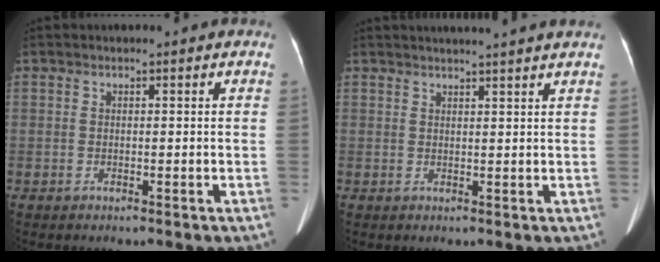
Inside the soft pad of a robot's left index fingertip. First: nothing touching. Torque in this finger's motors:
{"motor_torque": [0.03, -0.25, 0.00, 0.04]}